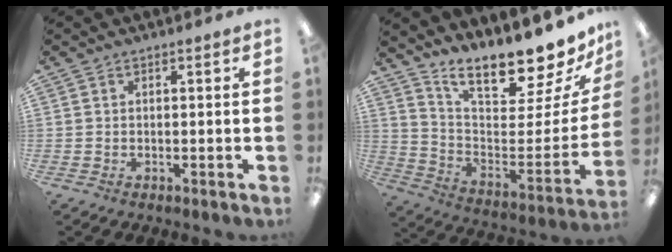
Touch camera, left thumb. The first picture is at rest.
{"total": 15.5, "force": [13.9, 3.1, 6.2], "torque": [-0.081, -0.133, 0.229]}